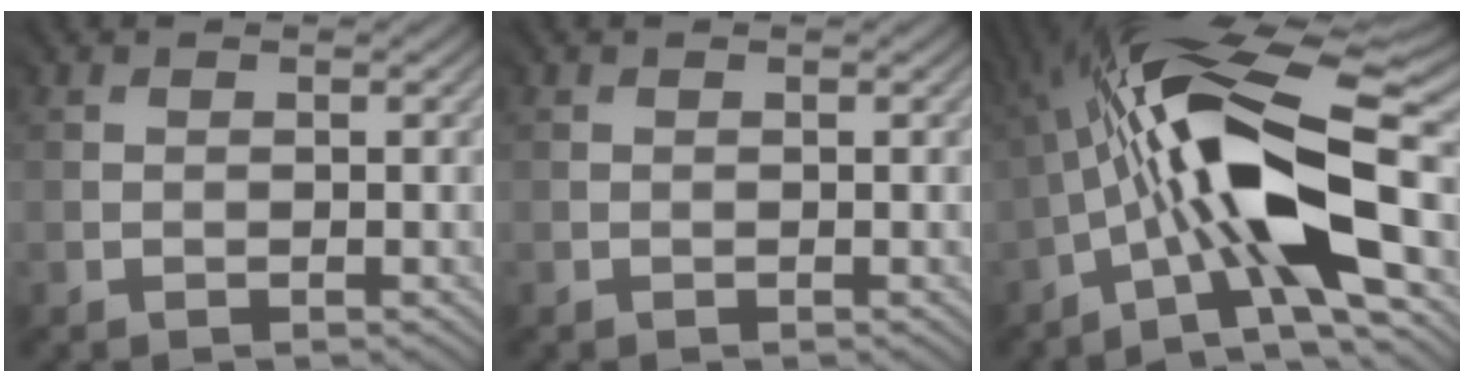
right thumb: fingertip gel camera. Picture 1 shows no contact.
{"total": 0.0}
{"total": 16.8, "force": [-2.8, 5.1, 15.7], "torque": [-0.288, 0.015, -0.062]}